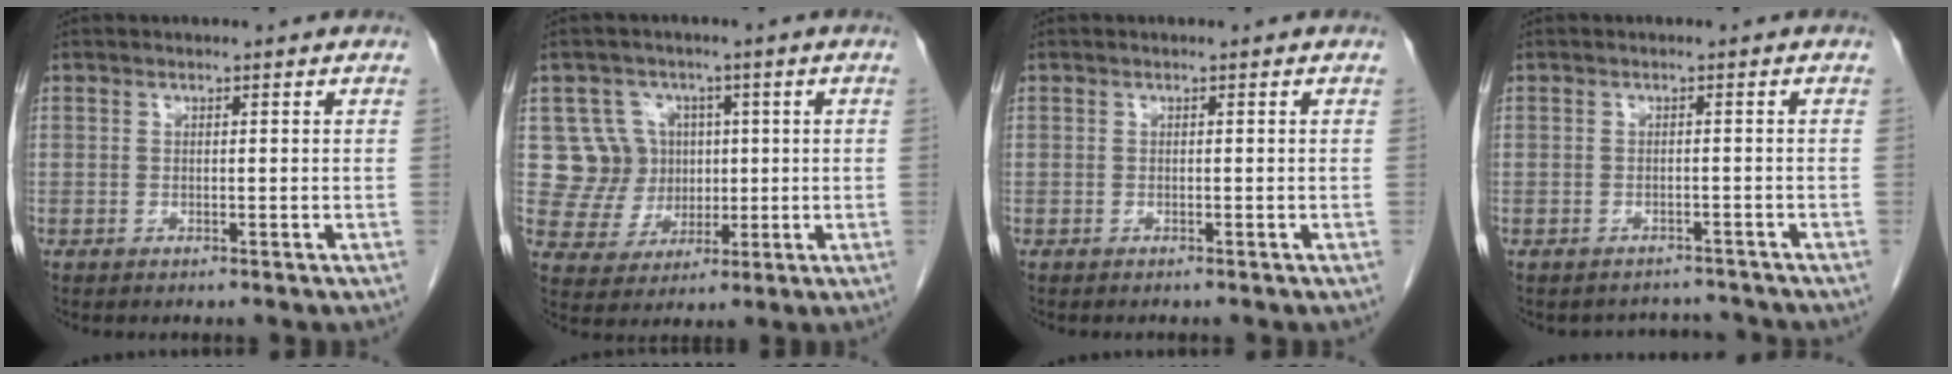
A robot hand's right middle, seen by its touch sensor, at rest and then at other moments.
{"total": 8.1, "force": [1.8, 7.9, 0.4], "torque": [-0.005, 0.026, 0.041]}
{"total": 0.6, "force": [-0.6, 0.1, 0.2], "torque": [-0.007, -0.001, -0.011]}
{"total": 3.3, "force": [-3.1, 1.0, -0.7], "torque": [0.009, 0.009, -0.042]}